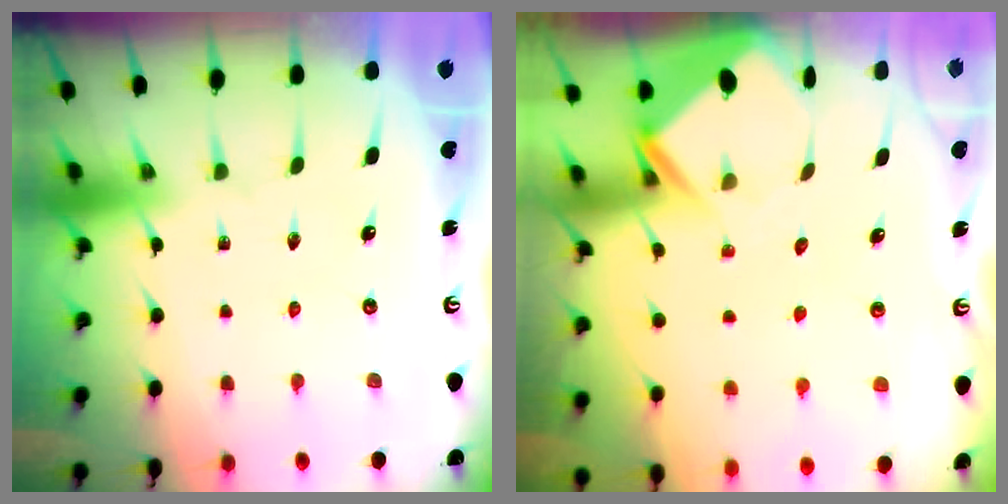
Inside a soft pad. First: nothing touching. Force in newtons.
{"total": 4.5, "press": 4.4, "slide": 0.4}